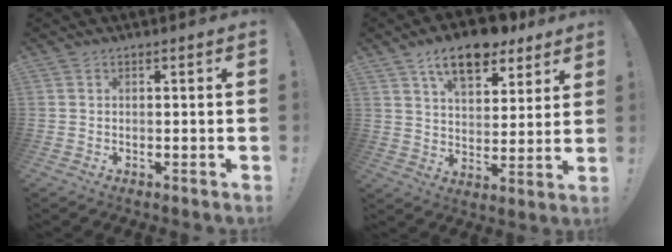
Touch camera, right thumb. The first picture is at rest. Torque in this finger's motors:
{"motor_torque": [1.05, 2.62, 0.45, 0.18, 0.31]}